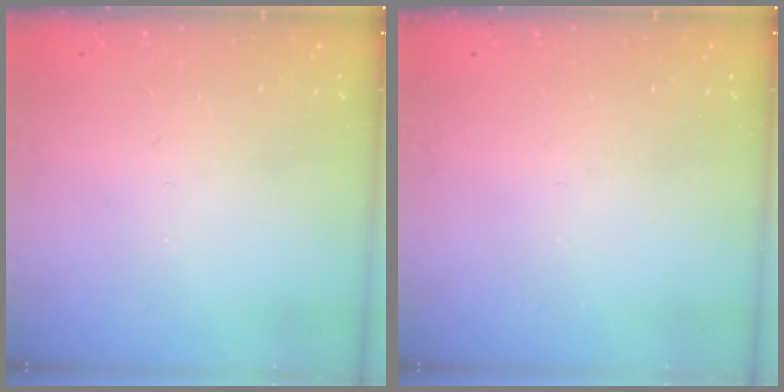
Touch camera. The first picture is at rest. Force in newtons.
{"total": 0.0}